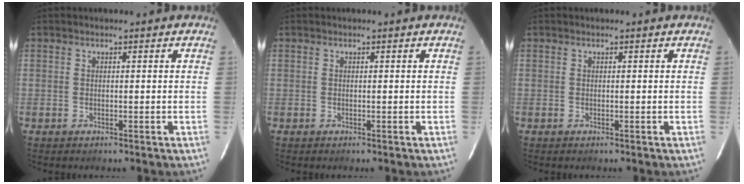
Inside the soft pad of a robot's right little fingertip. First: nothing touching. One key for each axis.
{"total": 0.0}
{"total": 0.0}